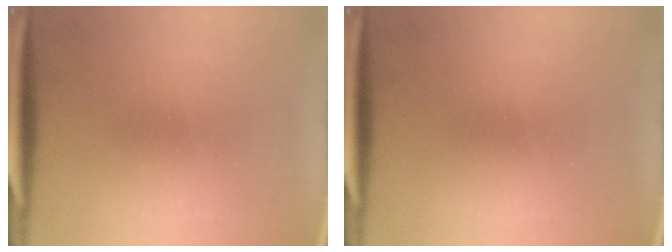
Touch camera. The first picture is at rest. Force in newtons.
{"total": 0.0}